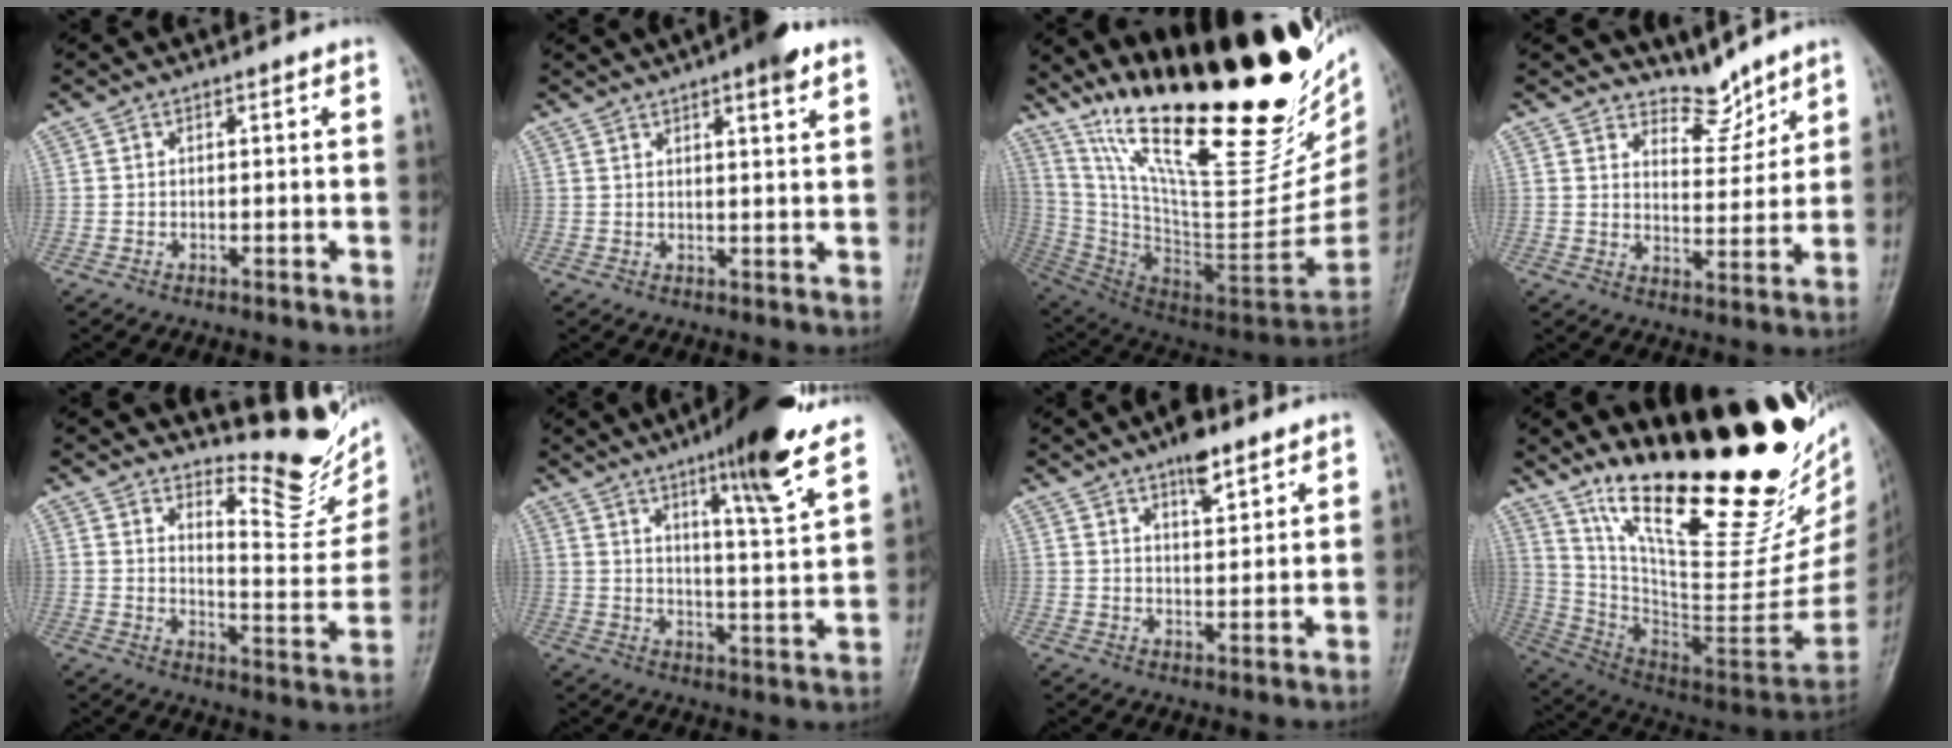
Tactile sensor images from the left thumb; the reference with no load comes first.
{"total": 6.0, "force": [3.8, 1.2, 4.4], "torque": [-0.056, -0.010, 0.051]}
{"total": 38.6, "force": [23.7, 11.7, 28.2], "torque": [-0.372, -0.085, 0.401]}
{"total": 6.1, "force": [5.7, 2.1, 0.7], "torque": [0.015, -0.056, 0.104]}
{"total": 14.9, "force": [12.6, 4.3, 6.6], "torque": [-0.054, -0.126, 0.163]}
{"total": 14.5, "force": [9.5, 1.7, 10.8], "torque": [-0.145, -0.057, 0.143]}
{"total": 6.4, "force": [4.6, 2.3, 3.9], "torque": [-0.043, -0.028, 0.071]}
{"total": 35.6, "force": [22.8, 10.0, 25.3], "torque": [-0.330, -0.113, 0.373]}